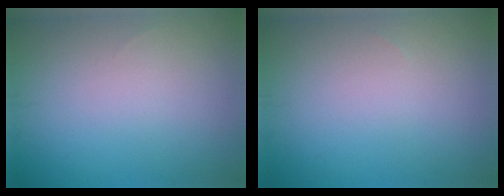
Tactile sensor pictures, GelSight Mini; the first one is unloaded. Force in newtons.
{"total": 0.0}